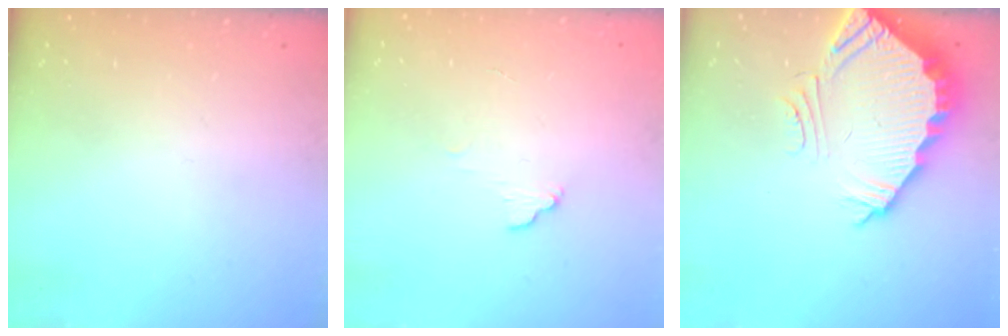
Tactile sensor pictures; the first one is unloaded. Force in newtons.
{"total": 4.5, "press": 4.5, "slide": 0.2}
{"total": 5.2, "press": 5.2, "slide": 0.4}